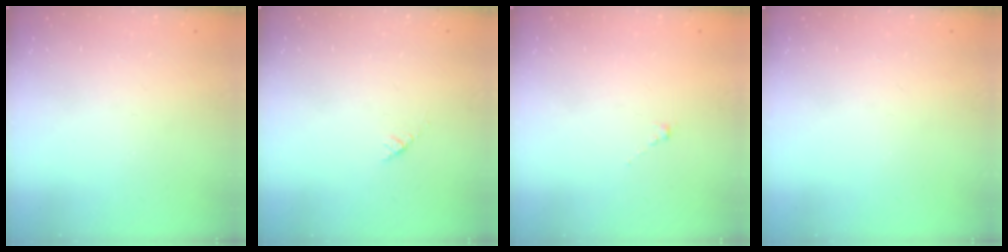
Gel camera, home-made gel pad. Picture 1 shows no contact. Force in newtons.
{"total": 2.7, "press": 2.6, "slide": 0.4}
{"total": 0.8, "press": 0.7, "slide": 0.5}
{"total": 0.0}